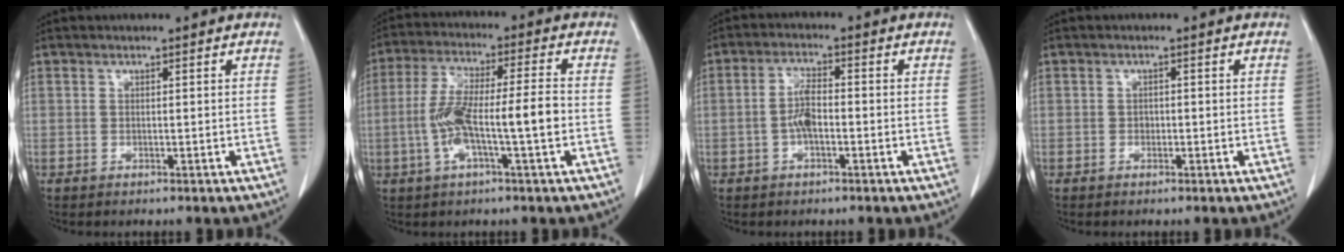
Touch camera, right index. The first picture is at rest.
{"total": 10.4, "force": [-2.0, 0.8, 10.2], "torque": [-0.198, 0.016, -0.040]}
{"total": 3.9, "force": [-0.9, 1.2, 3.6], "torque": [-0.077, 0.007, -0.018]}
{"total": 0.6, "force": [-0.1, 0.5, 0.3], "torque": [-0.002, 0.003, -0.004]}